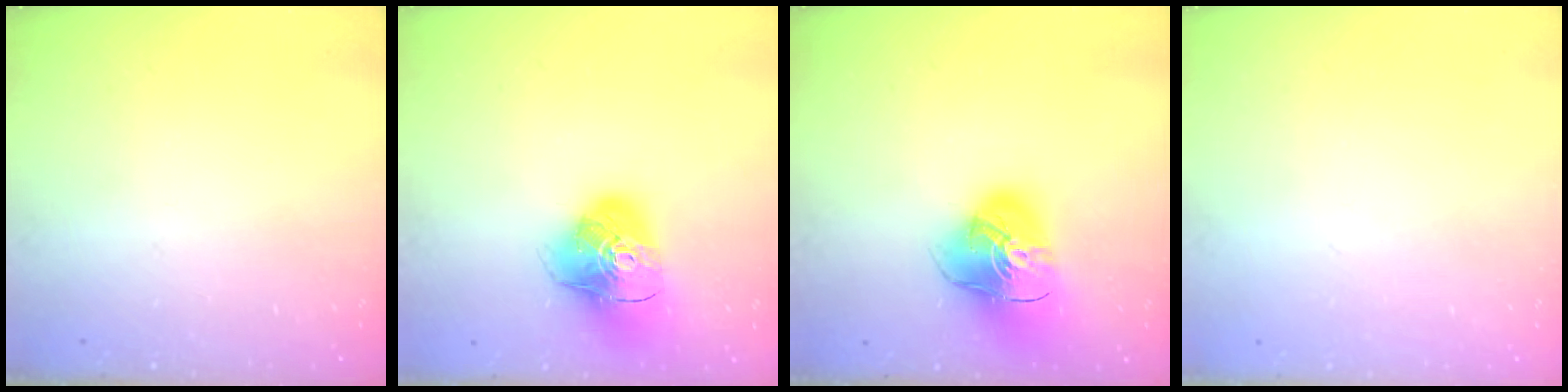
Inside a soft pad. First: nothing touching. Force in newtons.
{"total": 16.0, "press": 15.9, "slide": 1.8}
{"total": 17.2, "press": 17.1, "slide": 2.0}
{"total": 0.8, "press": 0.8, "slide": 0.0}